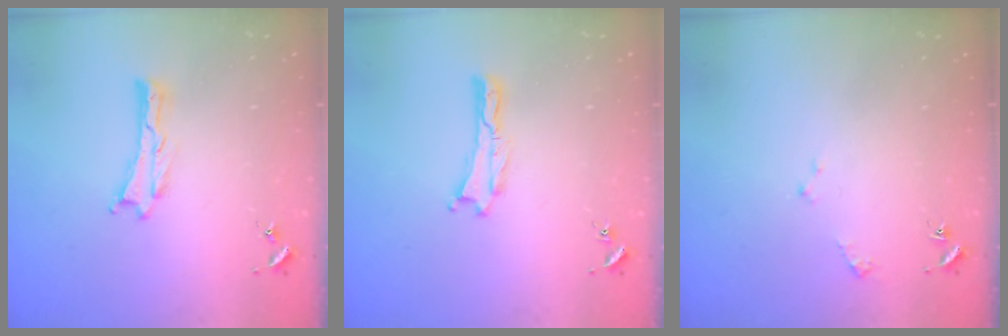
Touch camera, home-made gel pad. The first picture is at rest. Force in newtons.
{"total": 0.0}
{"total": 1.6, "press": 1.6, "slide": 0.2}